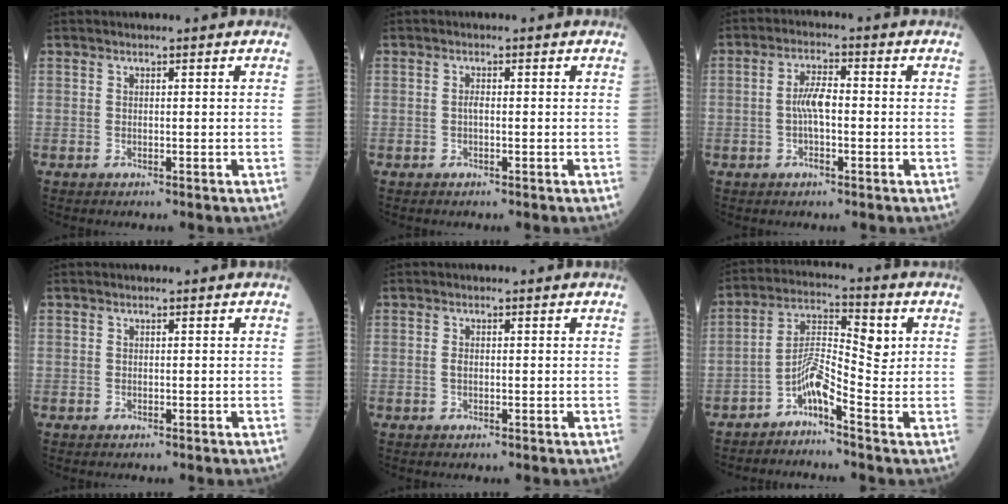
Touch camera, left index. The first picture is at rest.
{"total": 0.9, "force": [-0.2, 0.4, 0.7], "torque": [-0.015, 0.002, -0.003]}
{"total": 4.6, "force": [-0.6, 1.5, 4.4], "torque": [-0.093, 0.008, -0.015]}
{"total": 0.0}
{"total": 0.9, "force": [-0.2, 0.5, 0.8], "torque": [-0.016, 0.001, -0.001]}
{"total": 6.2, "force": [-1.7, 1.3, 5.9], "torque": [-0.112, 0.026, -0.033]}